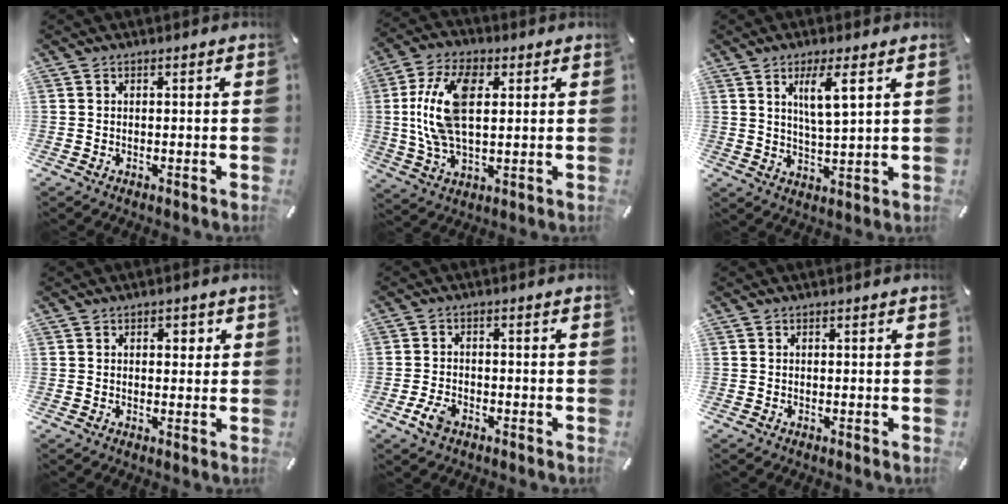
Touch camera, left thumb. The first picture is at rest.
{"total": 15.1, "force": [2.7, 8.5, 12.2], "torque": [-0.271, 0.005, 0.045]}
{"total": 7.4, "force": [3.6, 1.1, 6.4], "torque": [-0.119, -0.005, 0.056]}
{"total": 2.0, "force": [0.7, 1.5, 1.1], "torque": [-0.009, 0.001, 0.005]}
{"total": 4.1, "force": [-2.3, 2.4, 2.4], "torque": [-0.059, 0.005, -0.046]}
{"total": 0.0}